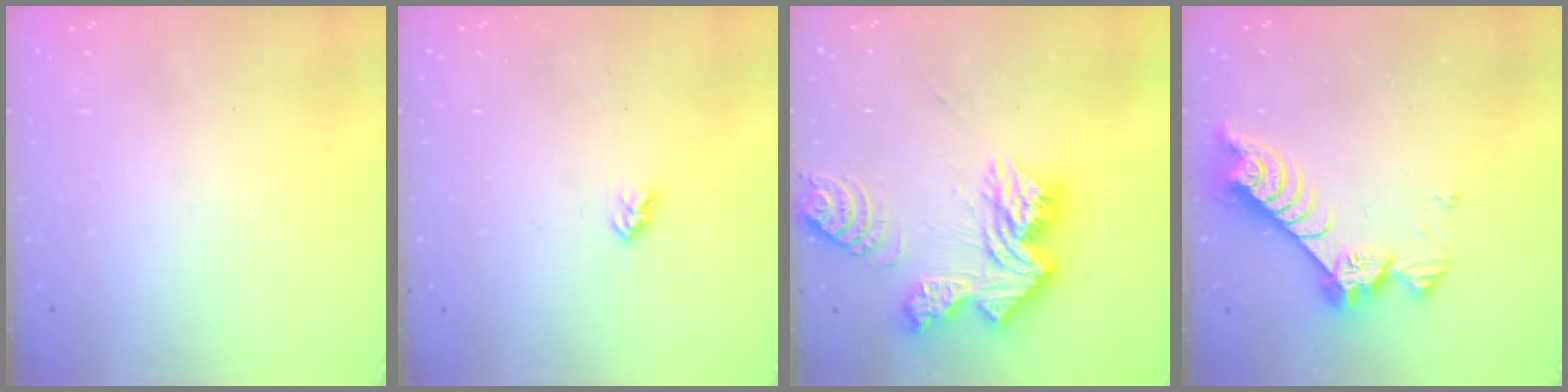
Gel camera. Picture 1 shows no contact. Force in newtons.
{"total": 2.7, "press": 2.7, "slide": 0.4}
{"total": 20.1, "press": 20.0, "slide": 1.8}
{"total": 7.4, "press": 7.3, "slide": 0.9}